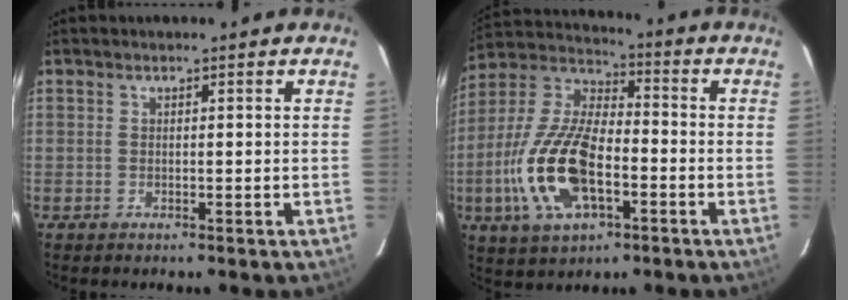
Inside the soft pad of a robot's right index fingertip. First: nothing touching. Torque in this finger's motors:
{"motor_torque": [1.77, -0.37, 0.91, 0.16]}